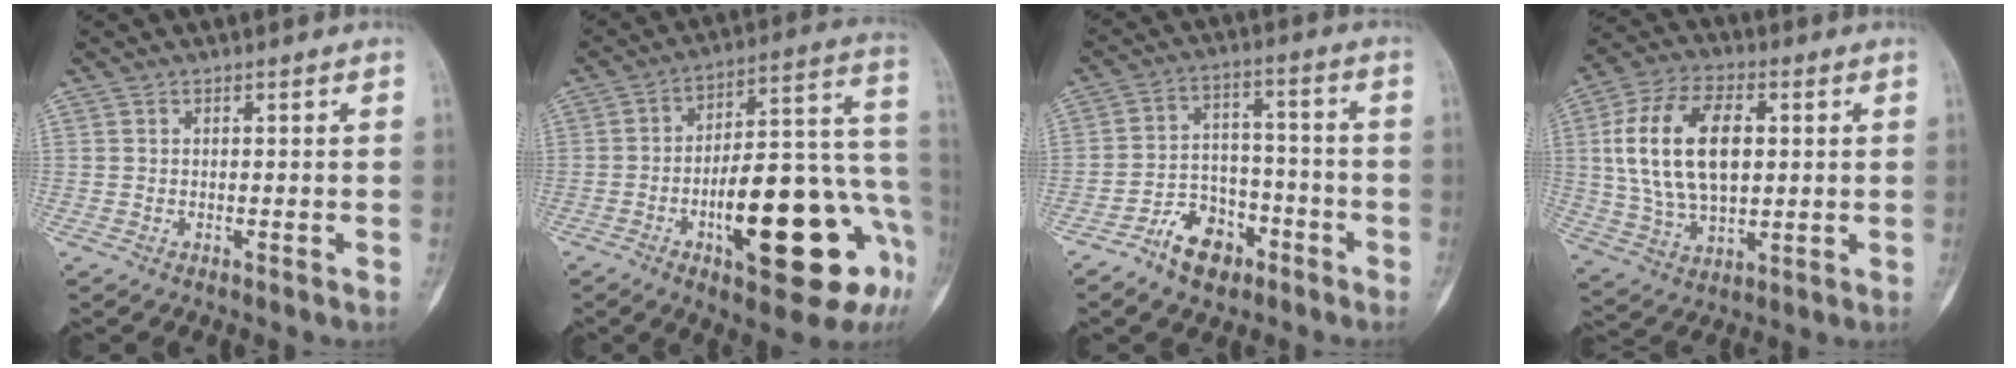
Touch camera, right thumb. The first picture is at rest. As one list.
[{"total": 25.9, "force": [-8.8, 8.9, 22.7], "torque": [-0.265, 0.044, -0.114]}, {"total": 9.9, "force": [-6.2, 6.3, 4.4], "torque": [-0.040, 0.055, -0.109]}, {"total": 18.6, "force": [2.9, 11.0, 14.7], "torque": [-0.259, 0.005, 0.055]}]